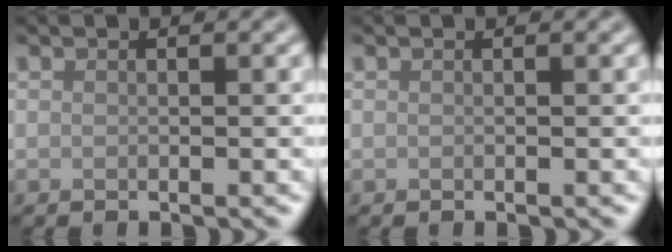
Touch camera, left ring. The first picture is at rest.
{"total": 0.0}